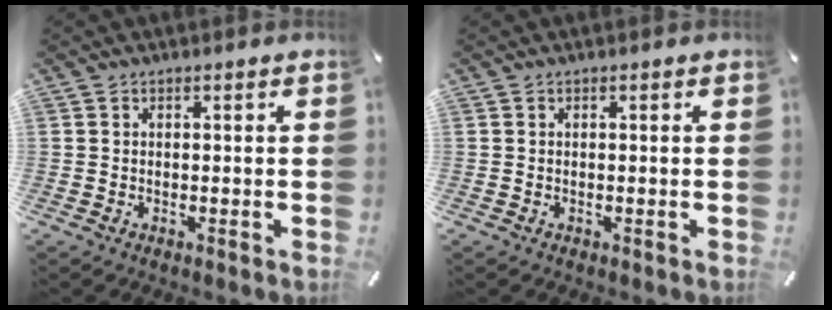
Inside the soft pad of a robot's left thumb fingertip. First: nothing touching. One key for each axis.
{"total": 0.0}